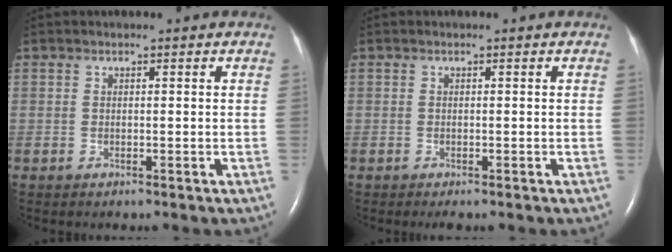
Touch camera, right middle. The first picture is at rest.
{"total": 0.9, "force": [-0.7, 0.2, 0.5], "torque": [-0.008, -0.003, -0.008]}